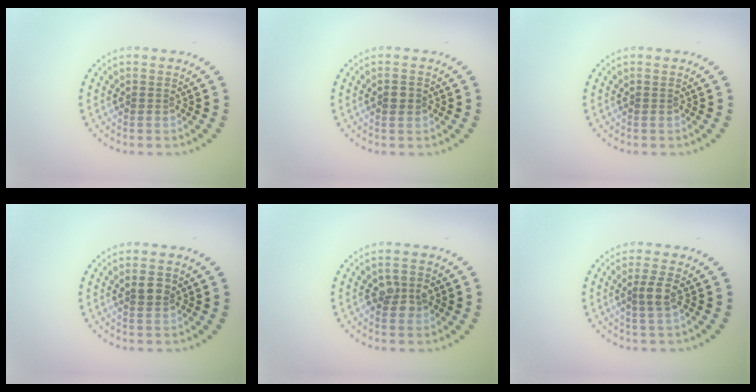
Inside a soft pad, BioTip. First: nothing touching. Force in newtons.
{"total": 1.5, "press": 1.5, "slide": 0.1}
{"total": 0.0}
{"total": 1.7, "press": 1.7, "slide": 0.5}
{"total": 2.6, "press": 2.5, "slide": 0.4}
{"total": 2.0, "press": 1.7, "slide": 1.0}